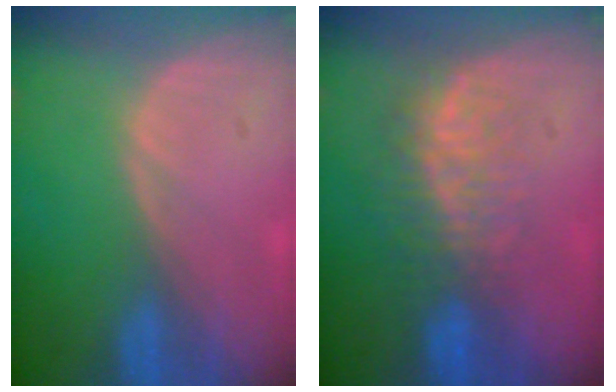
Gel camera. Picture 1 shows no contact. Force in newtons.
{"total": 7.7, "press": 7.1, "slide": 3.0}